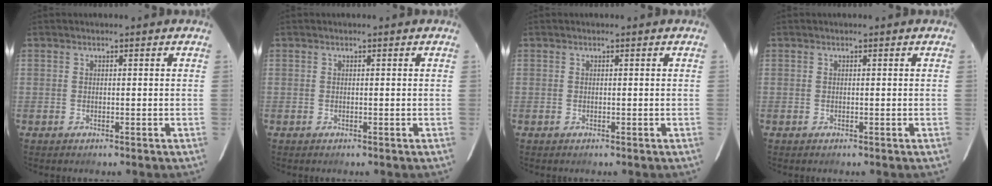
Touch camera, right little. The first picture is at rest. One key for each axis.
{"total": 0.0}
{"total": 0.0}
{"total": 0.0}